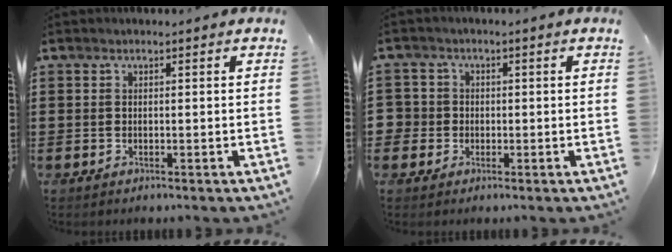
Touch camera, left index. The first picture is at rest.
{"total": 2.4, "force": [-0.3, 2.4, 0.1], "torque": [-0.023, 0.004, -0.013]}